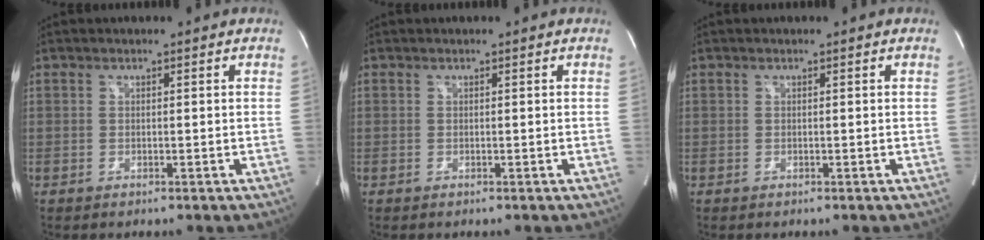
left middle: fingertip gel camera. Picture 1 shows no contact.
{"total": 0.0}
{"total": 0.0}